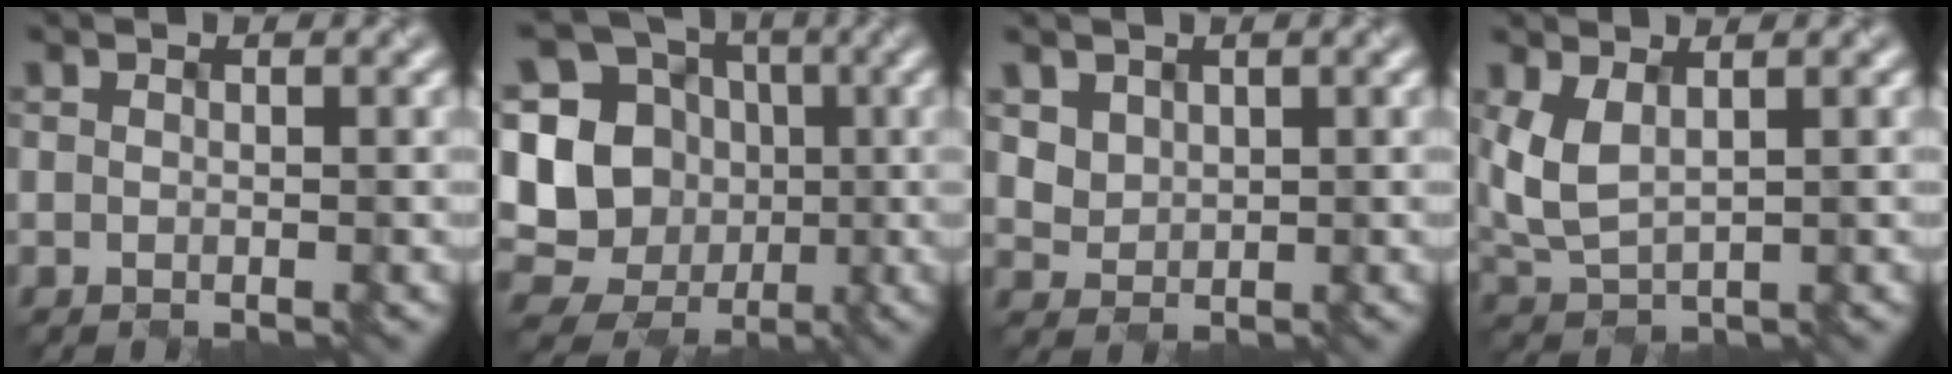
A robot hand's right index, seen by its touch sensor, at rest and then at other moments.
{"total": 14.2, "force": [-0.8, 13.0, 5.5], "torque": [-0.134, 0.037, -0.025]}
{"total": 2.0, "force": [1.1, 1.6, 0.4], "torque": [-0.017, -0.008, 0.032]}
{"total": 3.3, "force": [1.0, 1.7, 2.6], "torque": [-0.070, -0.001, 0.025]}